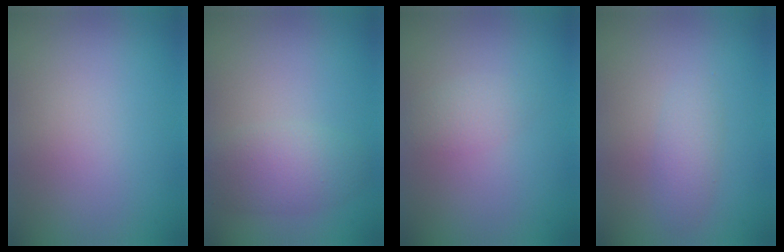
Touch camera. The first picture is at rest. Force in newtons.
{"total": 3.2, "press": 3.2, "slide": 0.2}
{"total": 1.5, "press": 1.5, "slide": 0.0}
{"total": 1.5, "press": 1.5, "slide": 0.1}